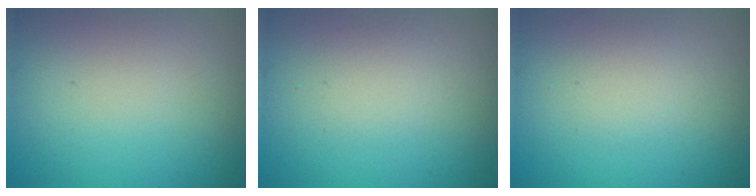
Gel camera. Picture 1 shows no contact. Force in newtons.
{"total": 1.3, "press": 1.3, "slide": 0.1}
{"total": 1.4, "press": 1.4, "slide": 0.1}